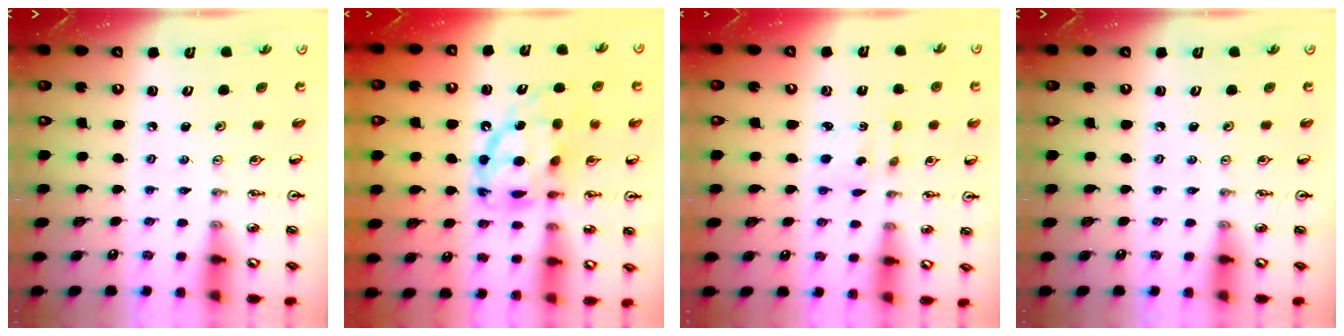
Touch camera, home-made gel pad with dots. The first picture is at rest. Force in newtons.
{"total": 12.9, "press": 12.8, "slide": 1.0}
{"total": 2.1, "press": 2.0, "slide": 0.6}
{"total": 0.0}